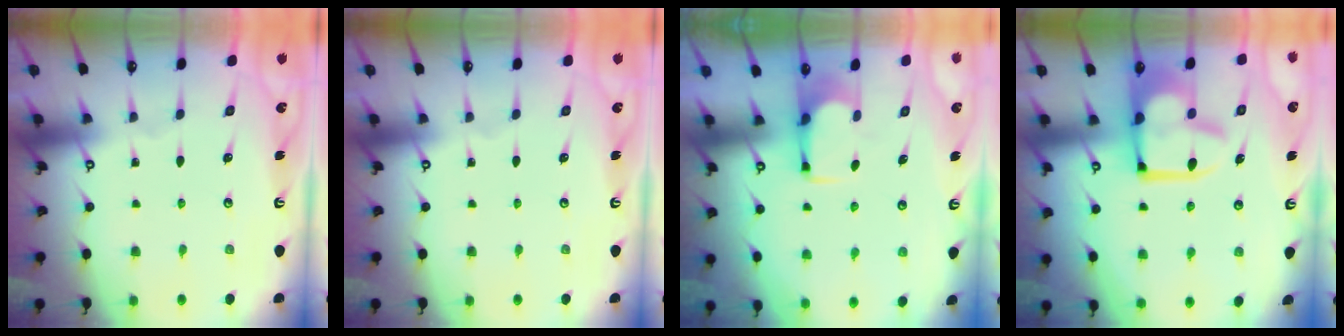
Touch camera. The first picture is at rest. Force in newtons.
{"total": 0.0}
{"total": 2.9, "press": 2.9, "slide": 0.5}
{"total": 13.3, "press": 13.3, "slide": 1.1}